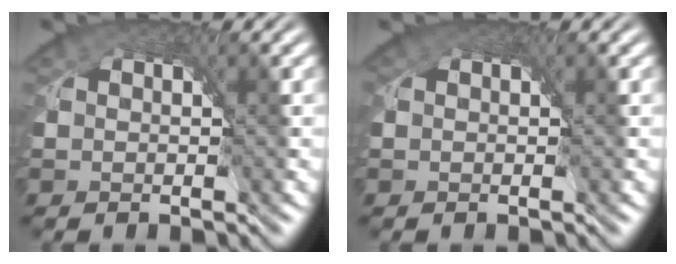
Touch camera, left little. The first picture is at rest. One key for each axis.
{"total": 1.0, "fx": 0.2, "fy": 0.9, "fz": 0.3, "tx": -0.007, "ty": -0.001, "tz": 0.000}